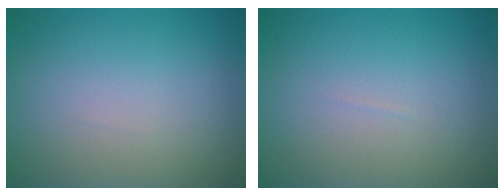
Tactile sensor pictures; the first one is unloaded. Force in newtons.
{"total": 0.0}